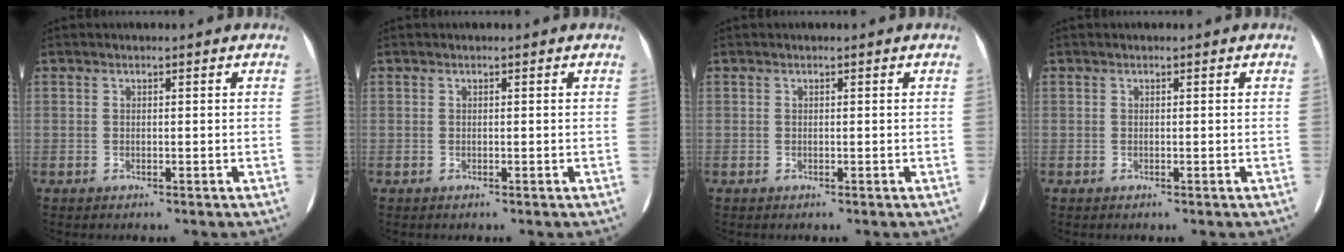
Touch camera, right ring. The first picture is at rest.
{"total": 0.0}
{"total": 0.0}
{"total": 0.0}